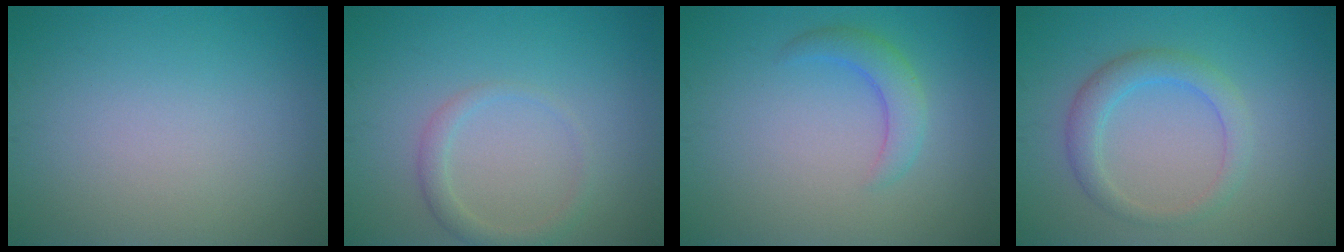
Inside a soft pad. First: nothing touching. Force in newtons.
{"total": 1.7, "press": 1.7, "slide": 0.1}
{"total": 2.5, "press": 2.5, "slide": 0.2}
{"total": 3.0, "press": 3.0, "slide": 0.1}